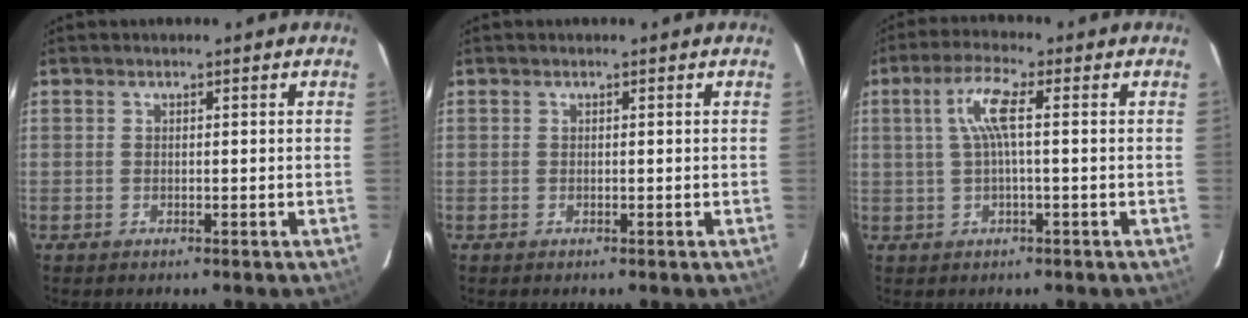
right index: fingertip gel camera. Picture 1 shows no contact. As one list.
[{"total": 0.0}, {"total": 5.7, "force": [0.6, 0.5, 5.7], "torque": [-0.110, 0.007, 0.016]}]